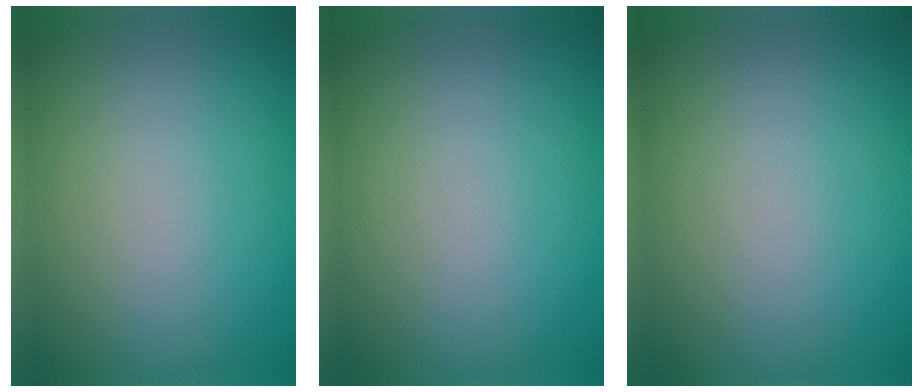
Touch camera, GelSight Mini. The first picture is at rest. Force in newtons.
{"total": 0.0}
{"total": 0.0}